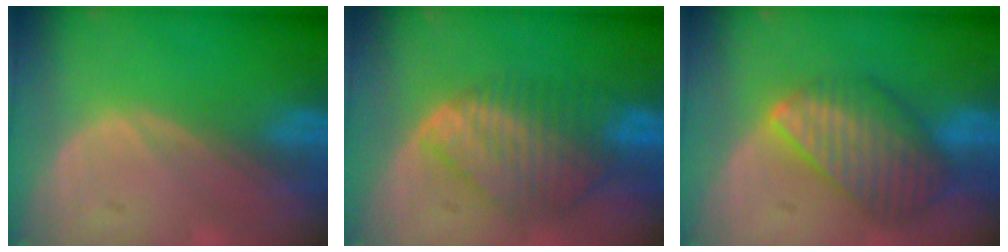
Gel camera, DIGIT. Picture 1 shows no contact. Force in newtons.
{"total": 8.7, "press": 7.7, "slide": 4.1}
{"total": 9.4, "press": 8.2, "slide": 4.6}